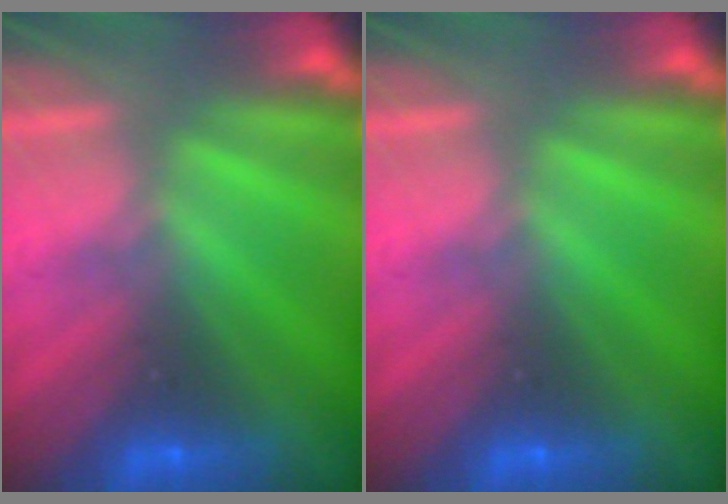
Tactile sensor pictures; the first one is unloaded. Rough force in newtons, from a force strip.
{"total": 0.0}